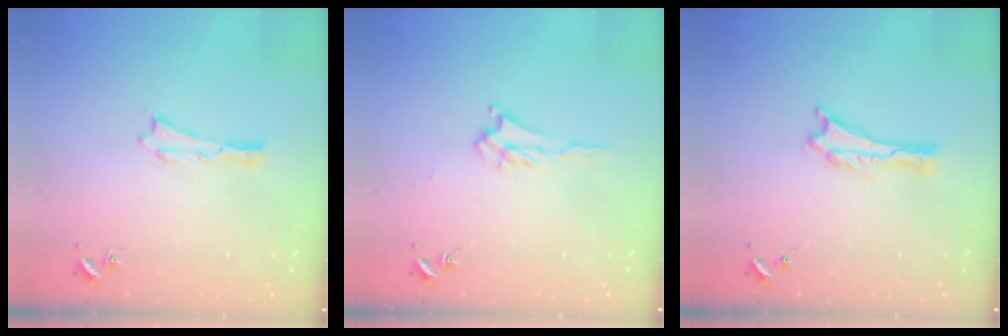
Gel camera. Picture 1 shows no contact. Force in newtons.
{"total": 2.4, "press": 2.4, "slide": 0.4}
{"total": 0.0}